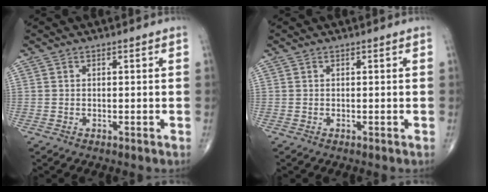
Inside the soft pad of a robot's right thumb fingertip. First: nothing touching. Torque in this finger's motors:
{"motor_torque": [0.00, -0.02, 0.06, 0.03, 0.01]}